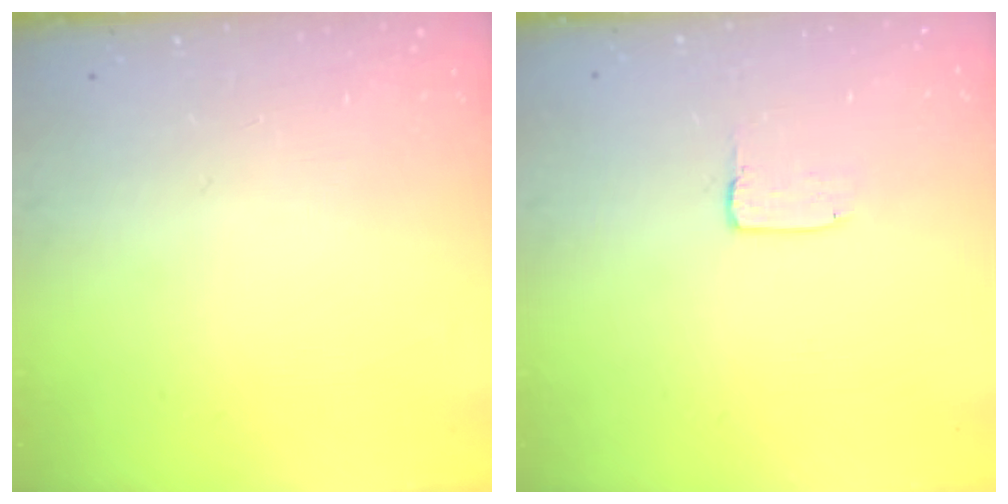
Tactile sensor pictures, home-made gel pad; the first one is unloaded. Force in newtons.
{"total": 2.0, "press": 2.0, "slide": 0.0}